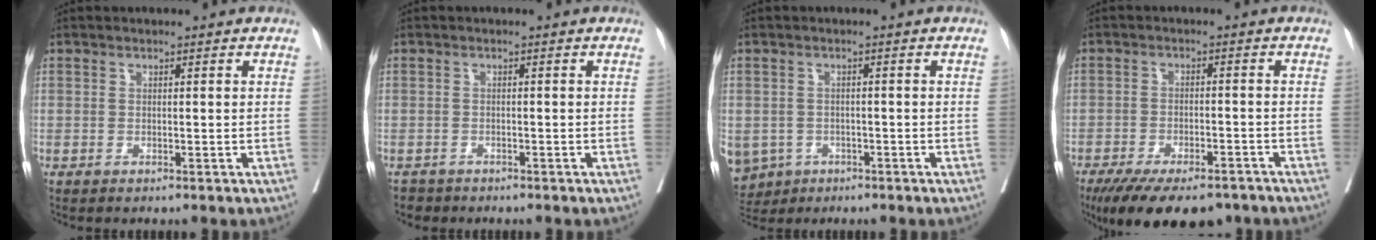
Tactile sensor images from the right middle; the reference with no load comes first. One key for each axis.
{"total": 2.2, "fx": -2.0, "fy": 1.0, "fz": 0.0, "tx": -0.007, "ty": -0.003, "tz": -0.034}
{"total": 10.5, "fx": -5.0, "fy": 8.6, "fz": 3.3, "tx": -0.111, "ty": -0.007, "tz": -0.067}
{"total": 15.9, "fx": -12.2, "fy": 5.6, "fz": 8.4, "tx": -0.159, "ty": -0.023, "tz": -0.174}